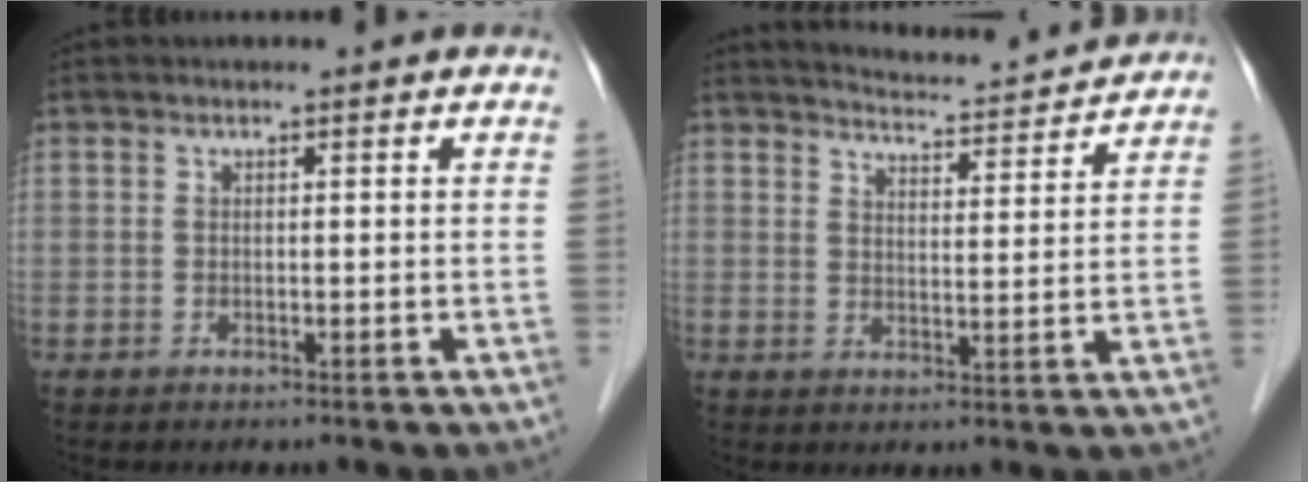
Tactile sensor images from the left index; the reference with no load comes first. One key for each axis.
{"total": 10.2, "fx": 10.0, "fy": 0.7, "fz": 2.0, "tx": -0.037, "ty": 0.005, "tz": 0.134}